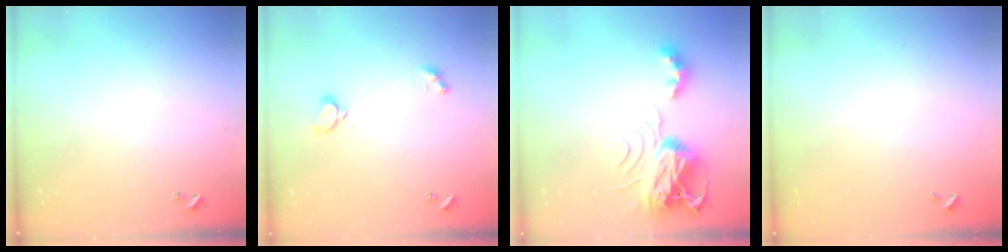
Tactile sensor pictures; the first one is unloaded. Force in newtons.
{"total": 1.9, "press": 1.7, "slide": 0.8}
{"total": 9.7, "press": 9.6, "slide": 1.2}
{"total": 2.9, "press": 2.9, "slide": 0.1}